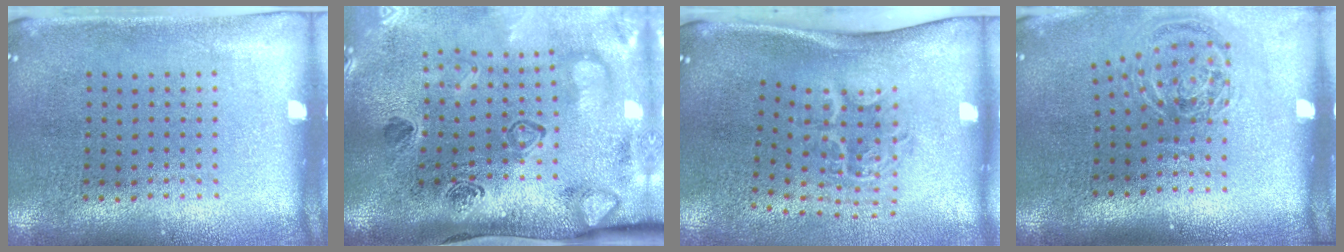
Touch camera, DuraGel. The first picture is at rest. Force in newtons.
{"total": 3.6, "press": 2.7, "slide": 2.4}
{"total": 2.1, "press": 1.4, "slide": 1.6}
{"total": 1.2, "press": 1.0, "slide": 0.6}